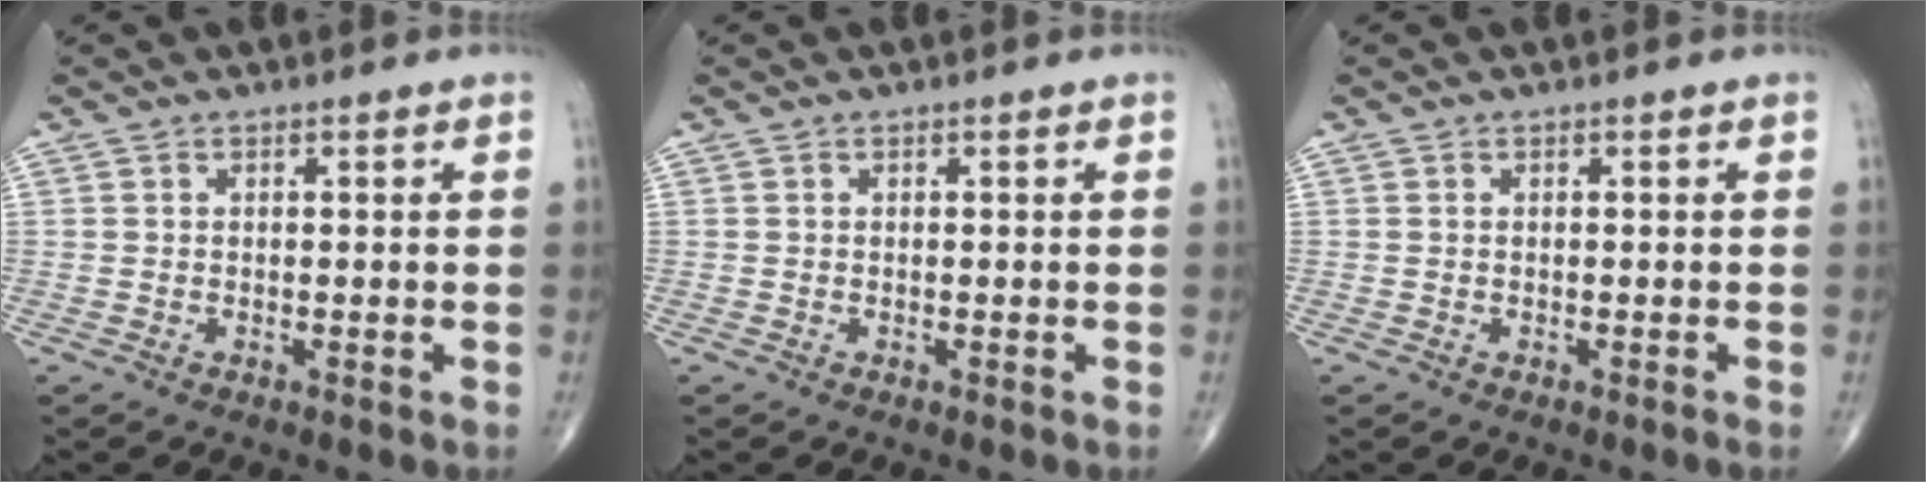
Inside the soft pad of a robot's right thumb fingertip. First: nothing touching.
{"total": 0.0}
{"total": 0.0}